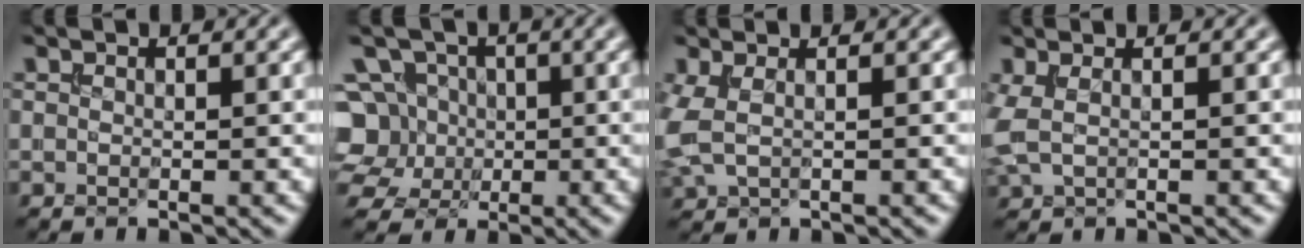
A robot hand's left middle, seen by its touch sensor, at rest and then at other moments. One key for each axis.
{"total": 8.2, "fx": 0.4, "fy": 7.3, "fz": 3.6, "tx": -0.073, "ty": 0.033, "tz": -0.025}
{"total": 2.2, "fx": 0.3, "fy": 1.1, "fz": 1.9, "tx": -0.057, "ty": 0.002, "tz": 0.005}
{"total": 1.7, "fx": 0.4, "fy": 0.8, "fz": 1.5, "tx": -0.042, "ty": 0.005, "tz": 0.005}